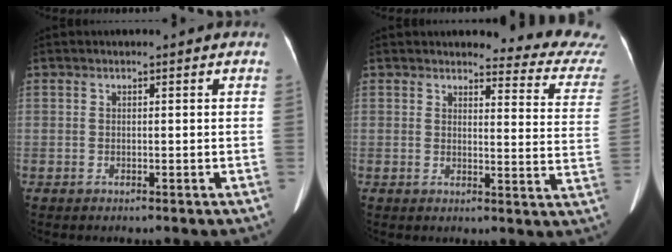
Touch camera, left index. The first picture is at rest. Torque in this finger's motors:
{"motor_torque": [-0.08, -0.20, 0.04, -0.06]}